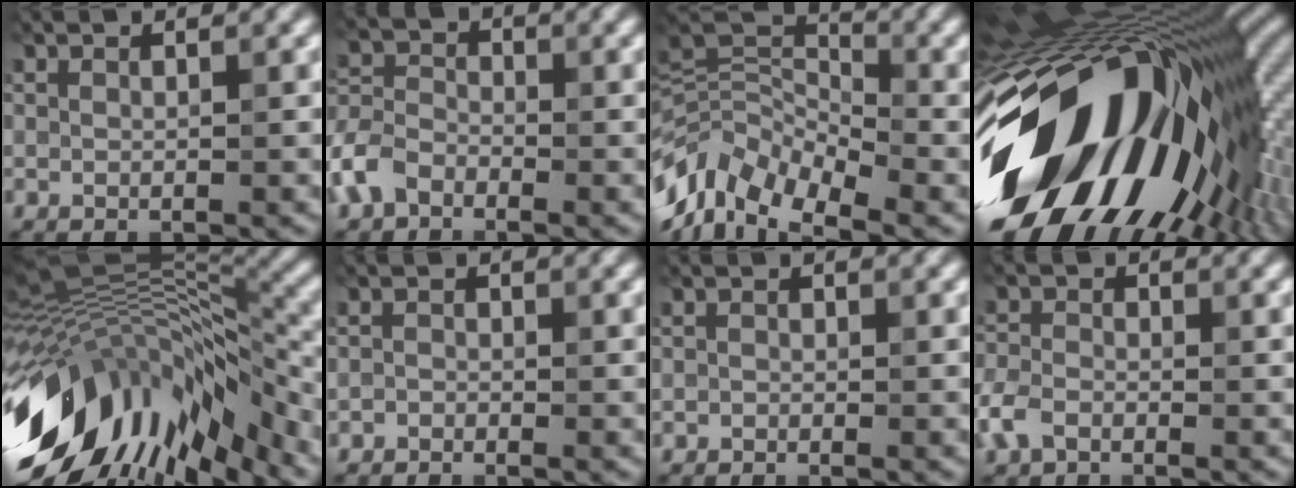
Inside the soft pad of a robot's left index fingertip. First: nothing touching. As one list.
[{"total": 4.4, "force": [-4.3, 0.8, -0.1], "torque": [-0.036, -0.008, -0.058]}, {"total": 8.5, "force": [-6.7, 3.5, 3.8], "torque": [-0.099, -0.006, -0.104]}, {"total": 17.4, "force": [-5.3, 9.9, 13.2], "torque": [-0.243, -0.044, -0.056]}, {"total": 13.6, "force": [-7.8, 4.9, 9.9], "torque": [-0.219, -0.005, -0.094]}, {"total": 3.2, "force": [-2.7, -1.1, -1.4], "torque": [-0.002, -0.022, -0.008]}, {"total": 2.4, "force": [-2.0, -0.9, -1.0], "torque": [-0.003, -0.018, -0.005]}, {"total": 3.4, "force": [-3.4, 0.2, -0.1], "torque": [-0.039, -0.012, -0.033]}]